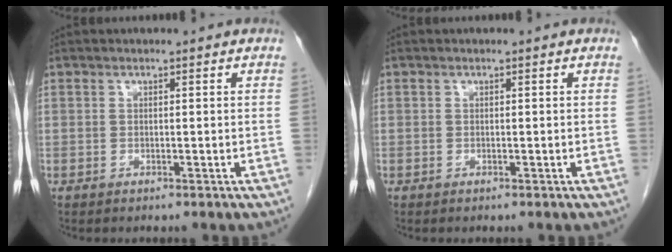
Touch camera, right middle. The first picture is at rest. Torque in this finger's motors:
{"motor_torque": [-0.18, -0.06, -0.08, -0.04]}